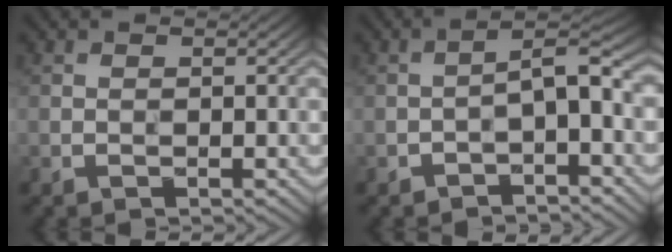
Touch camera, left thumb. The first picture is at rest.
{"total": 4.1, "force": [-1.5, 1.3, 3.6], "torque": [-0.055, 0.015, -0.032]}